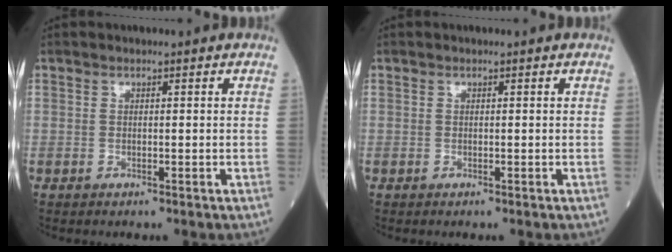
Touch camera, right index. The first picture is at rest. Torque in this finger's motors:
{"motor_torque": [0.00, 0.00, -0.01, 0.00]}